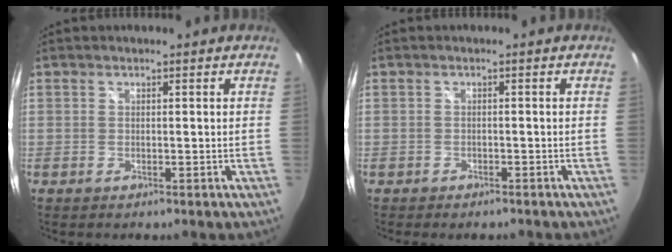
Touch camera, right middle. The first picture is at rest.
{"total": 2.1, "force": [-1.7, 0.9, 0.8], "torque": [-0.017, -0.011, -0.025]}